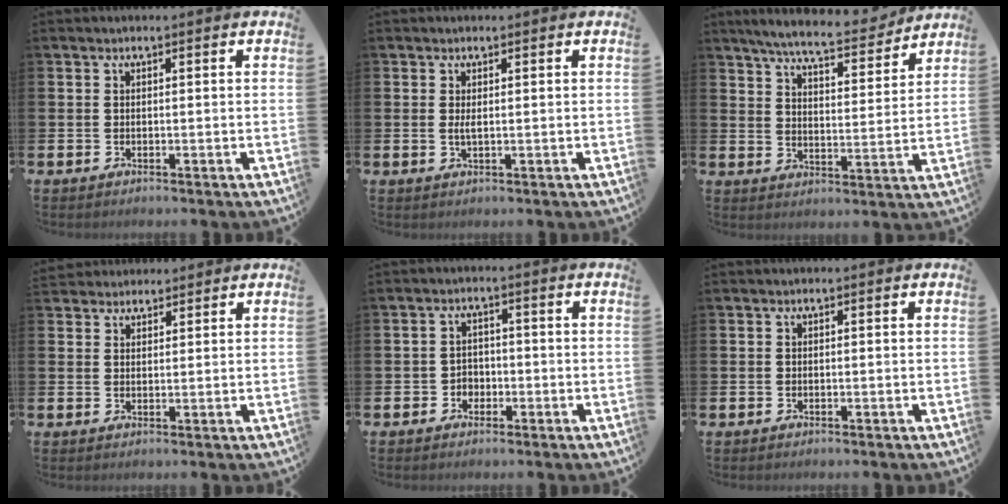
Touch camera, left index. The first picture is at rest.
{"total": 1.2, "force": [0.2, 0.2, 1.1], "torque": [-0.018, -0.001, 0.002]}
{"total": 7.5, "force": [7.0, 0.8, 2.6], "torque": [-0.071, -0.043, 0.120]}
{"total": 2.8, "force": [2.6, 1.0, -0.2], "torque": [-0.001, -0.006, 0.049]}
{"total": 2.3, "force": [-1.1, 1.9, 0.5], "torque": [-0.012, 0.004, -0.028]}
{"total": 0.0}